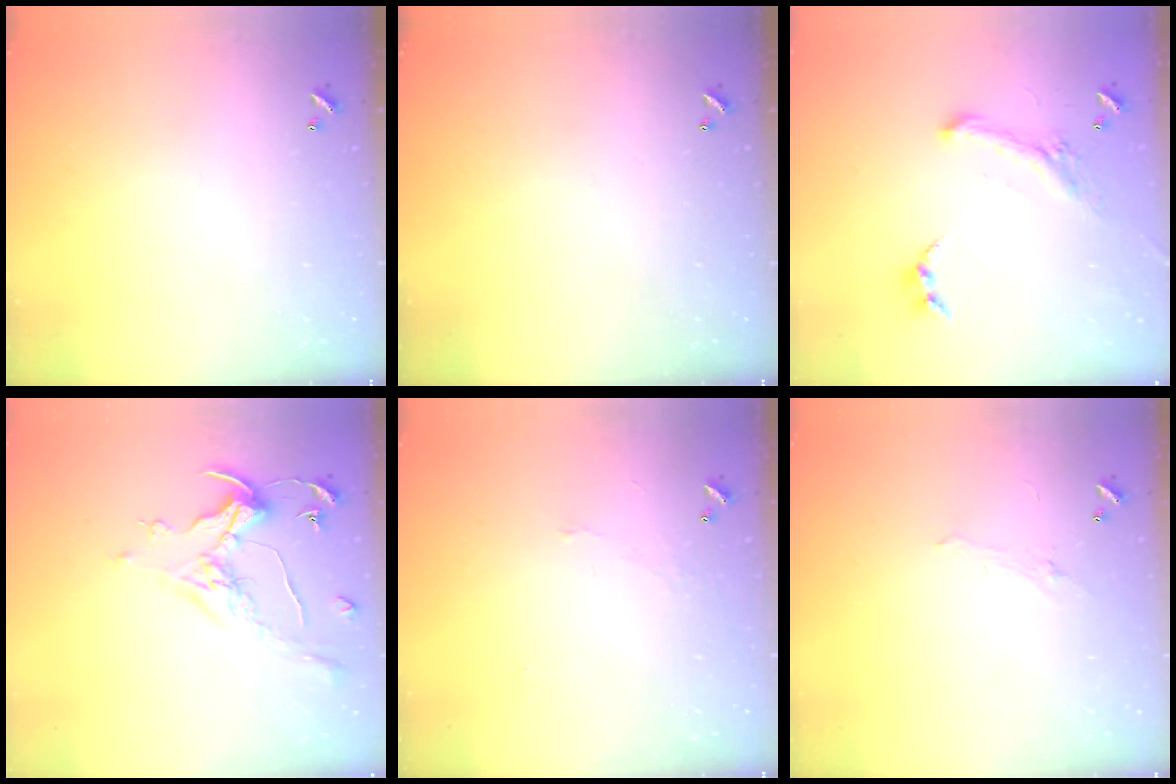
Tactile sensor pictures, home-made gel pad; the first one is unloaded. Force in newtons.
{"total": 0.0}
{"total": 1.9, "press": 1.3, "slide": 1.4}
{"total": 0.8, "press": 0.7, "slide": 0.5}
{"total": 0.0}
{"total": 0.9, "press": 0.5, "slide": 0.7}